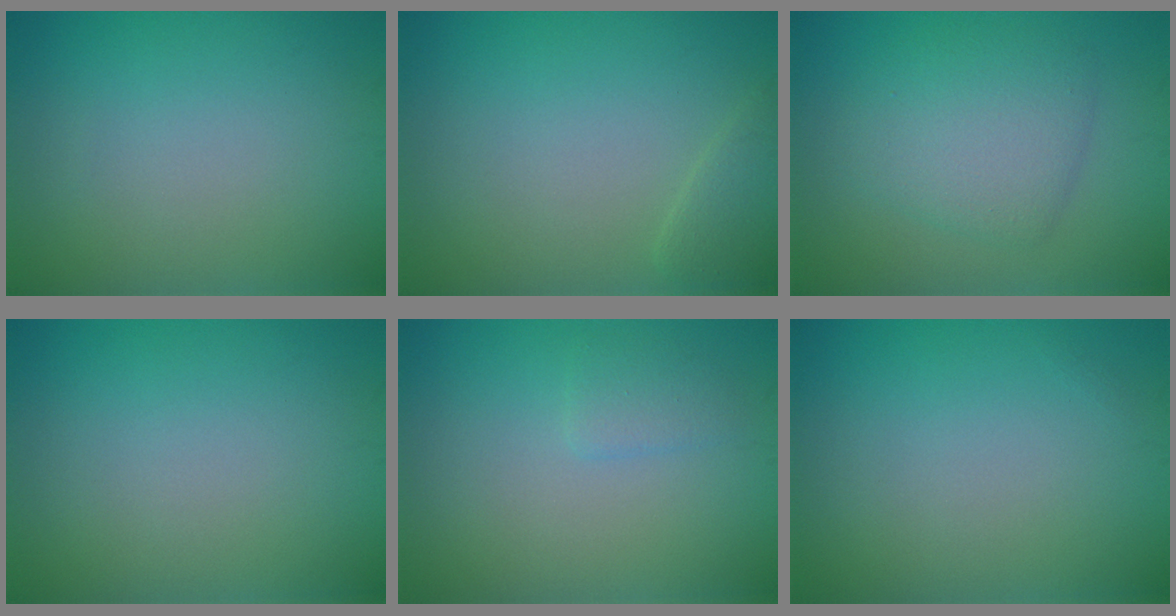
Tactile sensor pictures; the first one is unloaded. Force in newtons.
{"total": 1.4, "press": 1.4, "slide": 0.1}
{"total": 4.4, "press": 4.4, "slide": 0.2}
{"total": 0.0}
{"total": 1.3, "press": 1.3, "slide": 0.1}
{"total": 0.0}